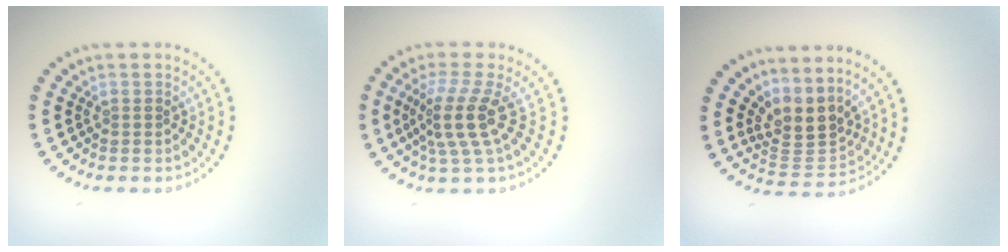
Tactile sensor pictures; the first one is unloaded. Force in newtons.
{"total": 4.0, "press": 2.8, "slide": 2.8}
{"total": 3.6, "press": 2.7, "slide": 2.4}